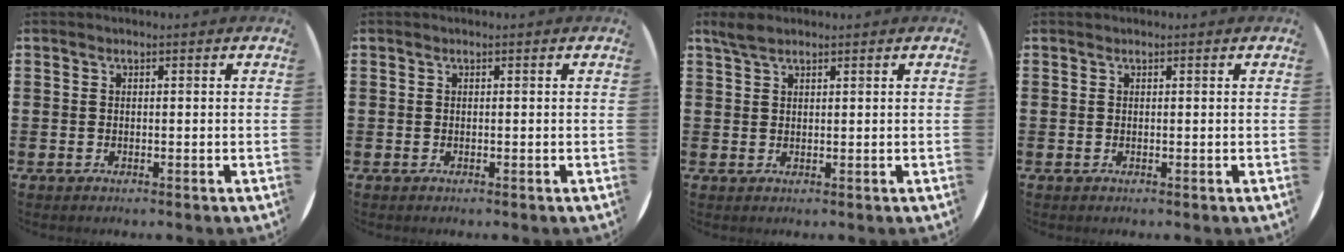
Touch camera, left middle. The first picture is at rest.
{"total": 0.0}
{"total": 2.4, "force": [1.9, 0.8, 1.1], "torque": [-0.026, 0.005, 0.036]}
{"total": 0.0}